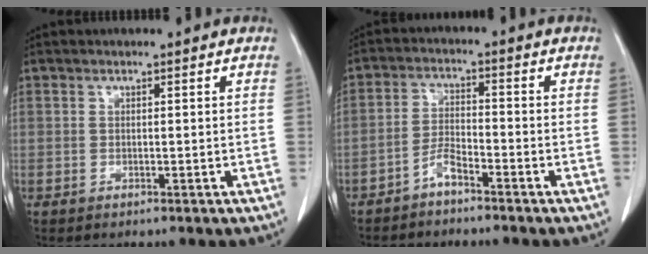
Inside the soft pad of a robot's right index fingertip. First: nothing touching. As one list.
[{"total": 3.4, "force": [-2.9, 0.6, 1.8], "torque": [-0.037, 0.004, -0.058]}]